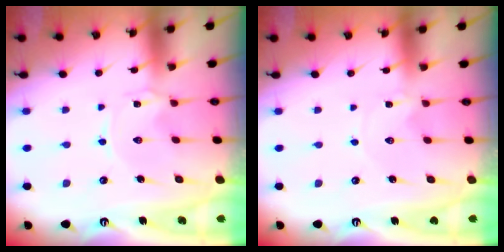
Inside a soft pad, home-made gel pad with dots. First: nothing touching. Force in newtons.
{"total": 0.0}